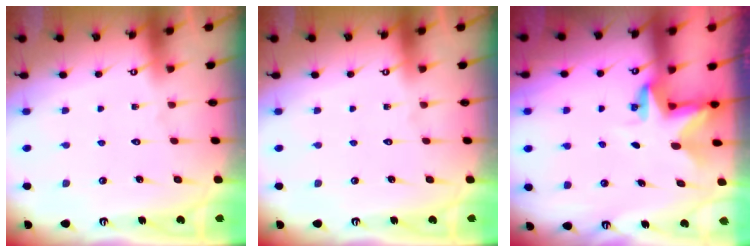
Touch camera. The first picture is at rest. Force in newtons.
{"total": 0.0}
{"total": 3.0, "press": 3.0, "slide": 0.1}